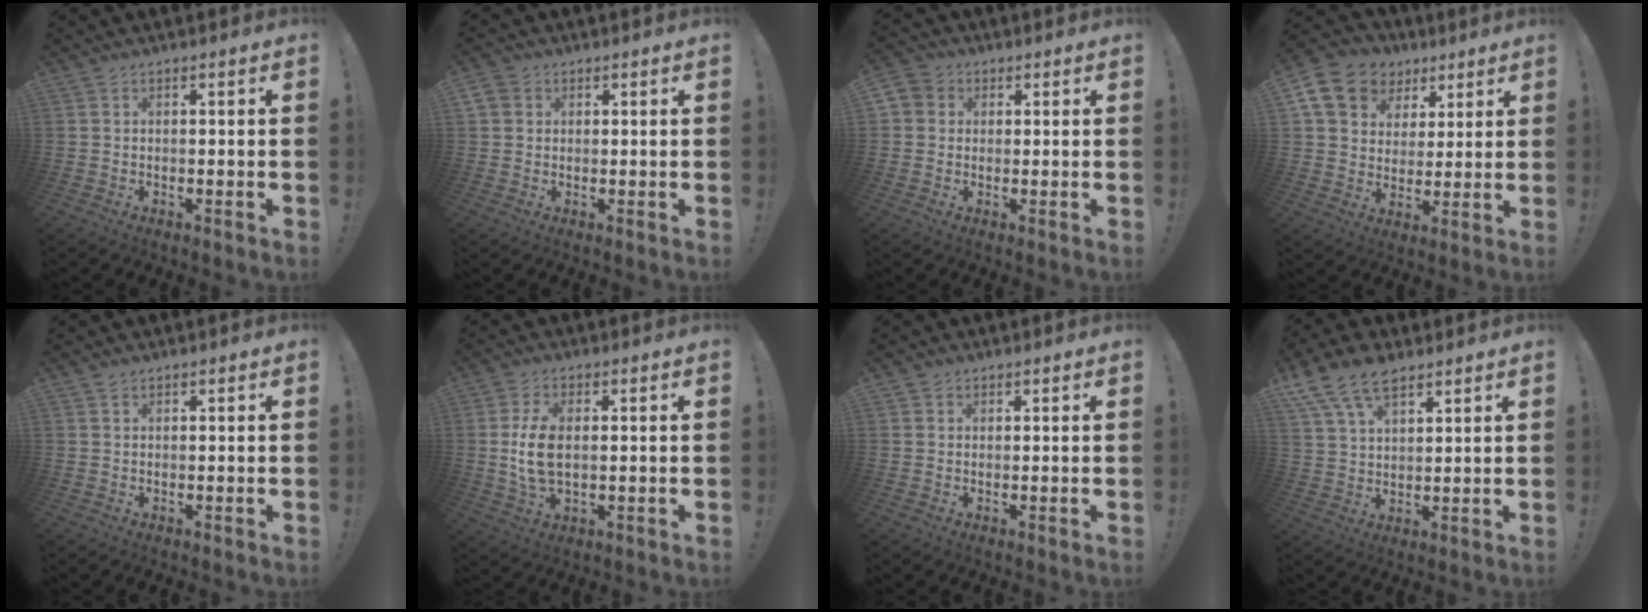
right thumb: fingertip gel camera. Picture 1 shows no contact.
{"total": 3.4, "force": [1.4, 2.9, 0.9], "torque": [-0.018, 0.001, 0.029]}
{"total": 4.1, "force": [0.5, 3.9, 1.1], "torque": [-0.022, 0.009, 0.012]}
{"total": 14.2, "force": [7.2, 10.8, 5.8], "torque": [-0.086, -0.040, 0.147]}
{"total": 0.9, "force": [0.6, 0.5, 0.2], "torque": [0.002, -0.002, 0.010]}
{"total": 9.6, "force": [0.4, 5.3, 8.0], "torque": [-0.156, -0.008, 0.006]}
{"total": 1.2, "force": [0.7, 1.0, 0.2], "torque": [0.003, -0.003, 0.011]}
{"total": 11.3, "force": [7.4, 5.8, 6.2], "torque": [-0.114, -0.028, 0.145]}